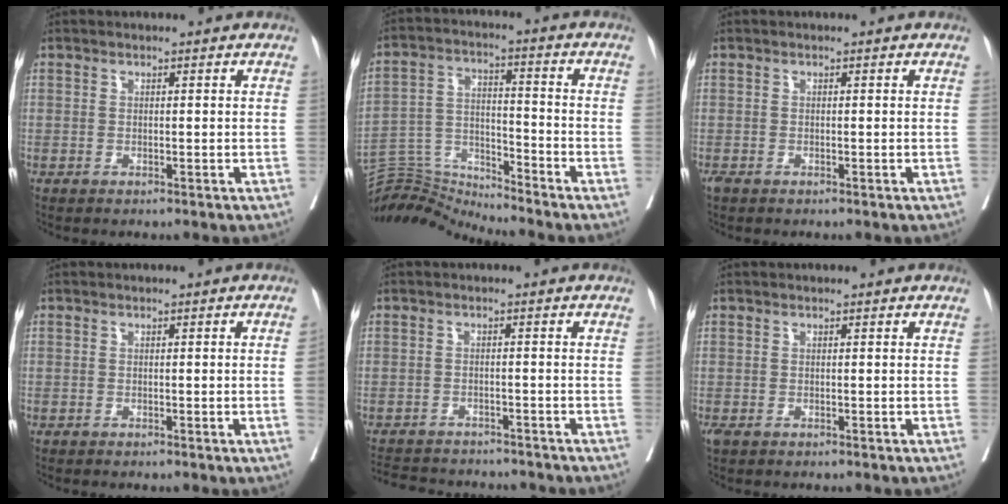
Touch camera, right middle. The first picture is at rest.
{"total": 8.6, "force": [-8.5, -1.4, -1.0], "torque": [0.015, 0.040, -0.154]}
{"total": 0.6, "force": [-0.5, 0.2, 0.2], "torque": [-0.012, -0.003, -0.010]}
{"total": 1.0, "force": [-0.3, -0.1, 0.9], "torque": [-0.015, 0.004, -0.003]}
{"total": 11.7, "force": [-10.8, 2.9, 3.4], "torque": [-0.069, 0.001, -0.143]}
{"total": 1.1, "force": [-0.7, 0.6, 0.6], "torque": [-0.014, -0.003, -0.008]}